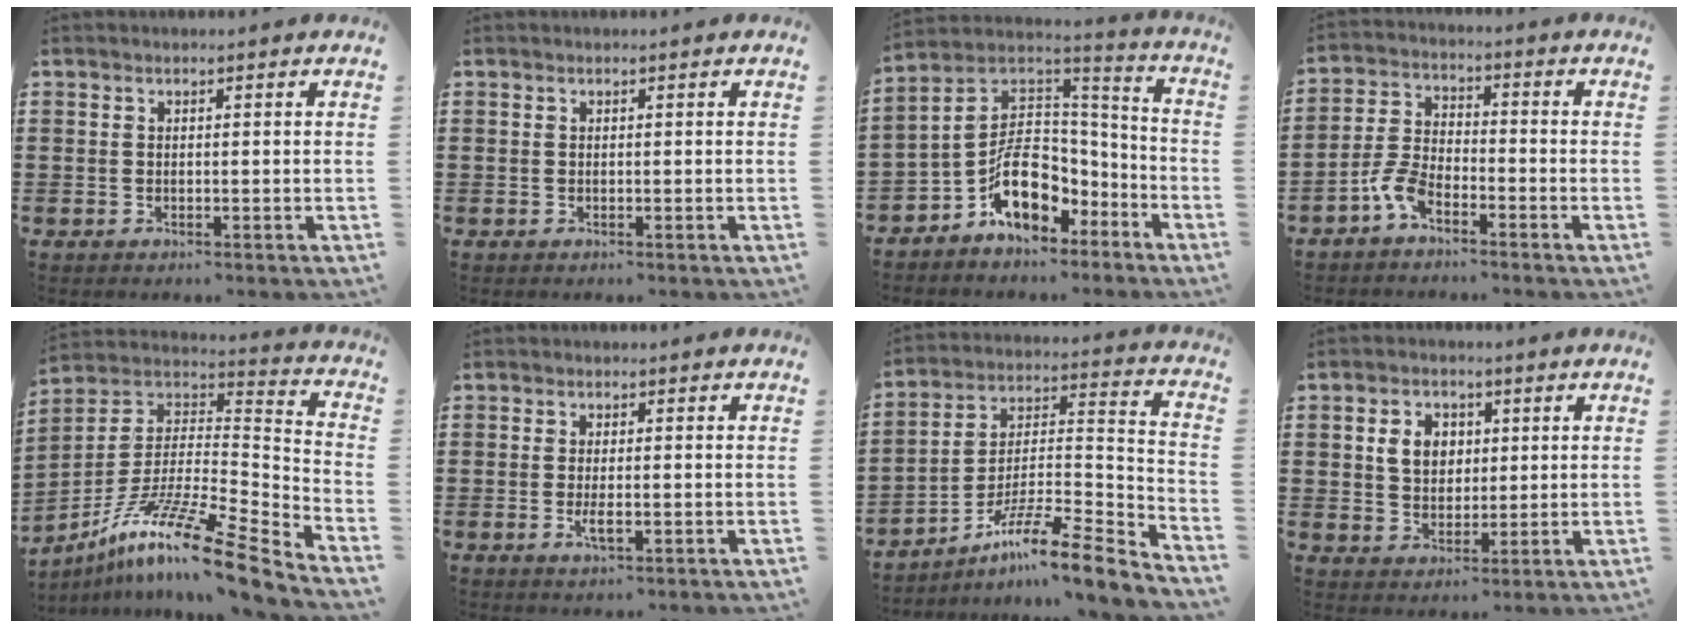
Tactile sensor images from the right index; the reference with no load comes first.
{"total": 0.0}
{"total": 10.7, "force": [-5.0, 7.1, 6.4], "torque": [-0.127, 0.008, -0.091]}
{"total": 5.1, "force": [-3.6, 2.0, 3.0], "torque": [-0.089, 0.000, -0.077]}
{"total": 14.3, "force": [-10.0, 1.4, 10.1], "torque": [-0.190, 0.010, -0.186]}
{"total": 2.7, "force": [-0.7, 0.8, 2.4], "torque": [-0.057, -0.006, -0.017]}
{"total": 9.5, "force": [-7.3, 0.9, 6.0], "torque": [-0.098, 0.002, -0.145]}
{"total": 5.0, "force": [1.2, 4.0, 2.8], "torque": [-0.069, 0.016, 0.019]}